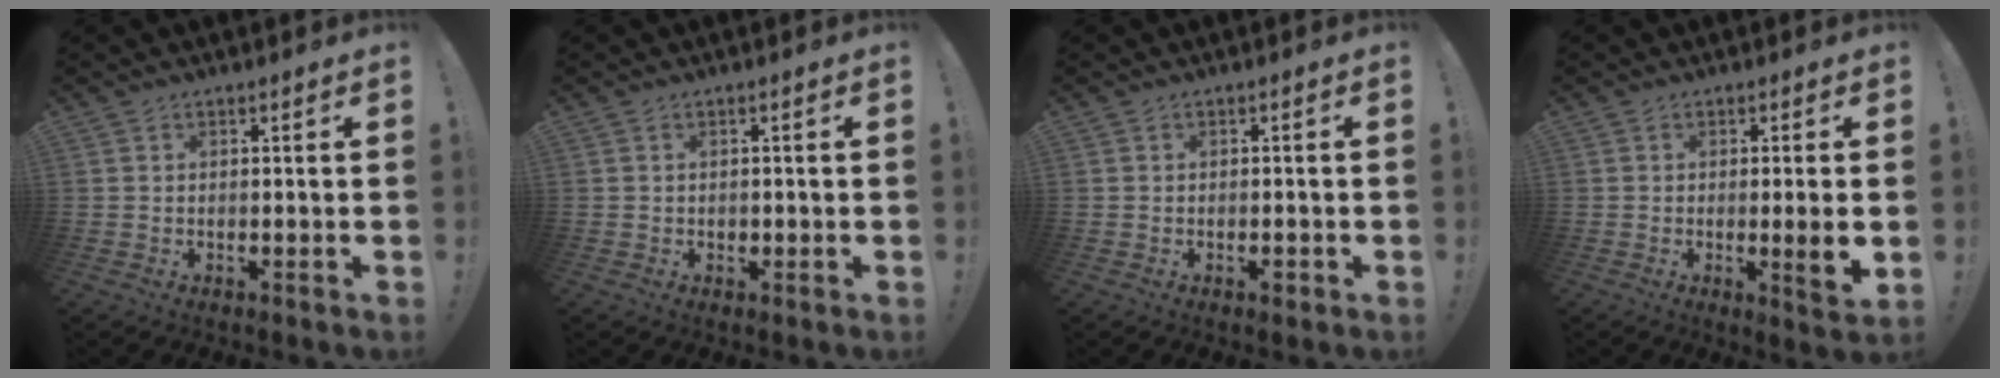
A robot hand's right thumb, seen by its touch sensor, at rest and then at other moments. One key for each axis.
{"total": 0.9, "fx": -0.2, "fy": 0.9, "fz": 0.2, "tx": -0.005, "ty": 0.004, "tz": -0.003}
{"total": 1.1, "fx": -0.8, "fy": 0.4, "fz": 0.7, "tx": -0.009, "ty": 0.001, "tz": -0.013}
{"total": 5.7, "fx": -0.6, "fy": -0.1, "fz": 5.7, "tx": -0.082, "ty": -0.013, "tz": -0.010}